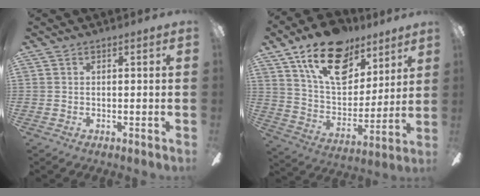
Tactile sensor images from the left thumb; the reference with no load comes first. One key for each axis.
{"total": 20.6, "fx": 12.5, "fy": 11.8, "fz": 11.4, "tx": -0.183, "ty": -0.064, "tz": 0.220}